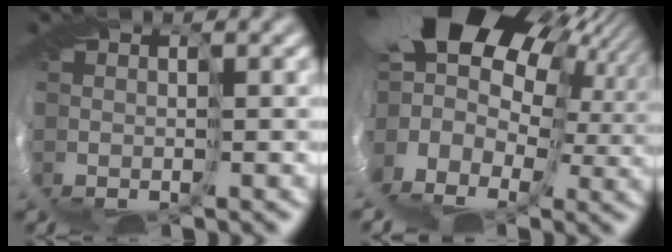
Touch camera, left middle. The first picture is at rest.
{"total": 17.2, "force": [6.0, 11.6, 11.2], "torque": [-0.211, 0.018, 0.081]}